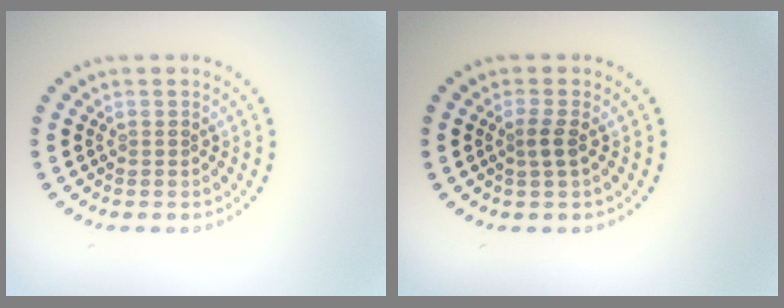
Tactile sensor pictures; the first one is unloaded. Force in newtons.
{"total": 1.4, "press": 1.1, "slide": 0.8}